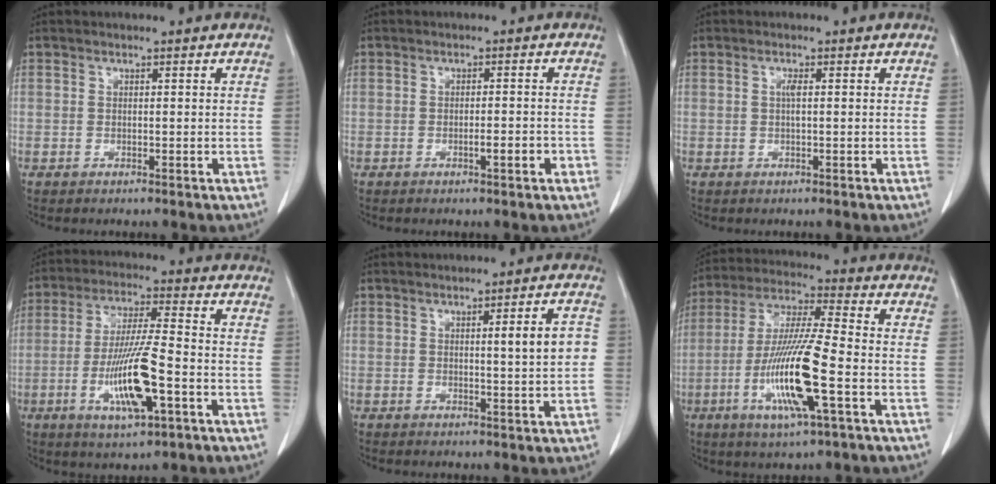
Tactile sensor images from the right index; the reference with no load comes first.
{"total": 1.2, "force": [-0.5, 0.3, 1.0], "torque": [-0.017, 0.001, -0.006]}
{"total": 1.1, "force": [0.1, 0.1, 1.1], "torque": [-0.024, 0.001, 0.002]}
{"total": 12.2, "force": [-3.8, 1.3, 11.5], "torque": [-0.223, -0.010, -0.068]}
{"total": 4.9, "force": [0.4, 0.3, 4.9], "torque": [-0.066, 0.004, 0.005]}
{"total": 14.8, "force": [-4.4, 0.7, 14.1], "torque": [-0.286, -0.015, -0.086]}